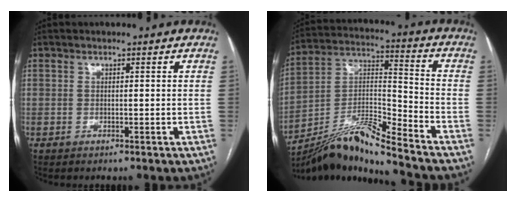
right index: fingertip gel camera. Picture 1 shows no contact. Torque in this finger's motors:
{"motor_torque": [-0.92, -1.22, -0.05, -0.04]}